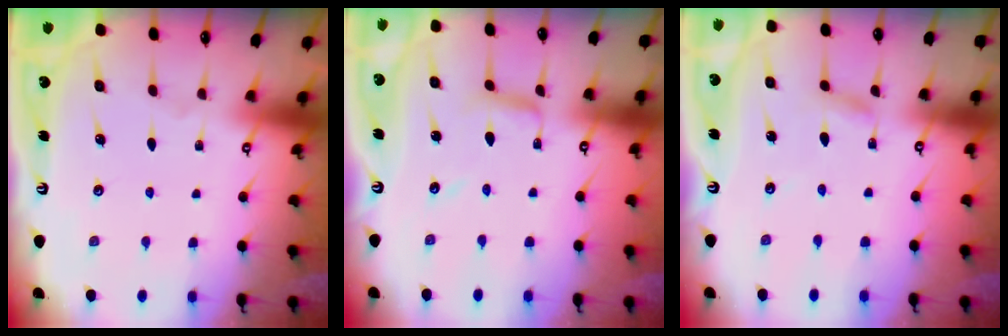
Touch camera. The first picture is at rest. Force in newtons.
{"total": 5.8, "press": 5.8, "slide": 0.5}
{"total": 2.0, "press": 2.0, "slide": 0.2}